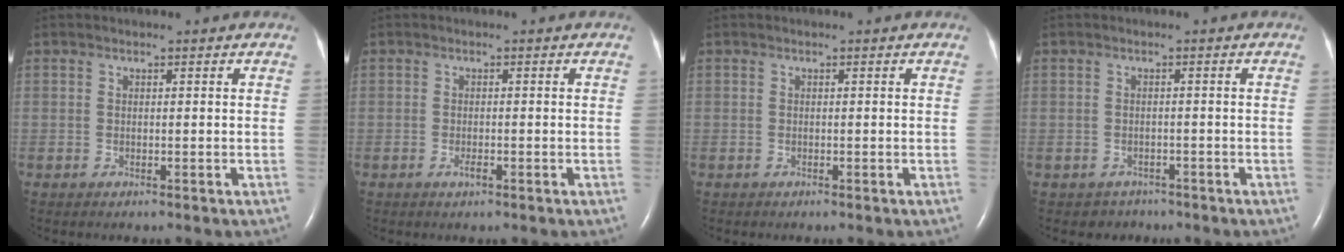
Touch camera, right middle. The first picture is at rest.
{"total": 0.9, "force": [-0.5, 0.2, 0.8], "torque": [-0.016, -0.001, -0.008]}
{"total": 0.0}
{"total": 2.3, "force": [-1.7, 1.4, -0.6], "torque": [0.001, 0.006, -0.024]}